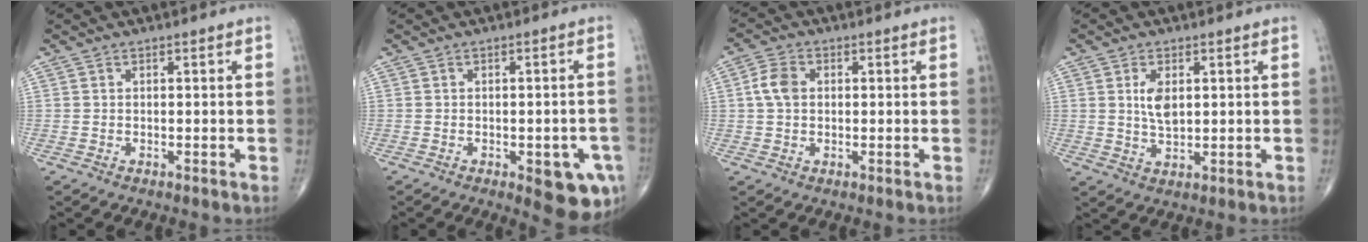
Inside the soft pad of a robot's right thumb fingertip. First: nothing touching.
{"total": 8.9, "force": [-3.4, 3.3, 7.6], "torque": [-0.068, 0.004, -0.034]}
{"total": 4.6, "force": [0.5, 3.3, 3.2], "torque": [-0.065, 0.008, 0.005]}
{"total": 4.7, "force": [1.1, 2.4, 3.9], "torque": [-0.064, -0.010, 0.024]}